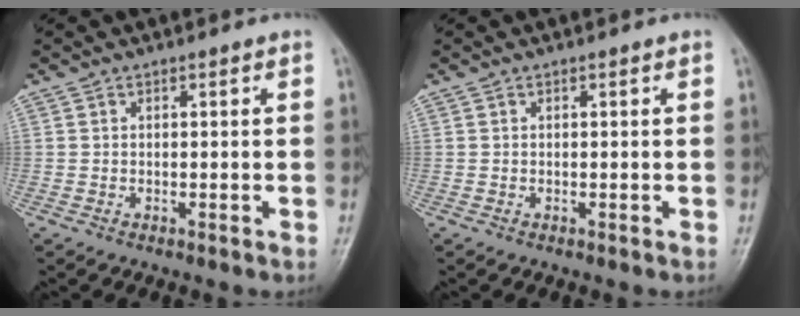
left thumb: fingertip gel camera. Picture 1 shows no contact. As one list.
[{"total": 0.0}]